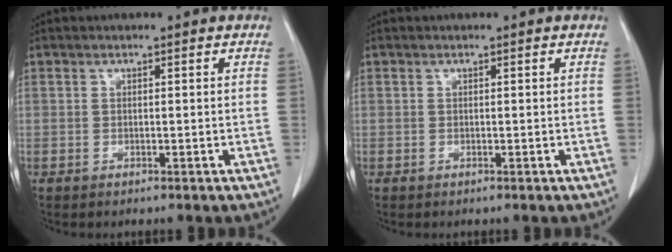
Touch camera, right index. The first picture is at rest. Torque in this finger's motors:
{"motor_torque": [0.00, 0.00, 0.00, 0.00]}